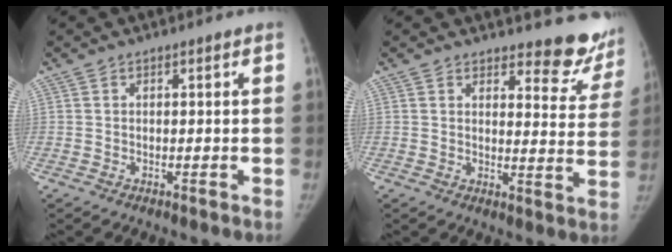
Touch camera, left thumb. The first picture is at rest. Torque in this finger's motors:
{"motor_torque": [0.66, -0.08, 0.30, -0.91, 0.05]}